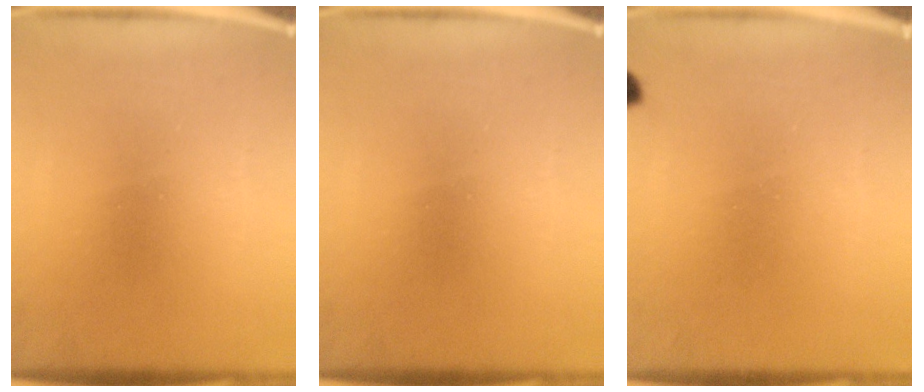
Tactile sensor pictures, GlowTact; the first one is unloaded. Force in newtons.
{"total": 0.0}
{"total": 1.0}